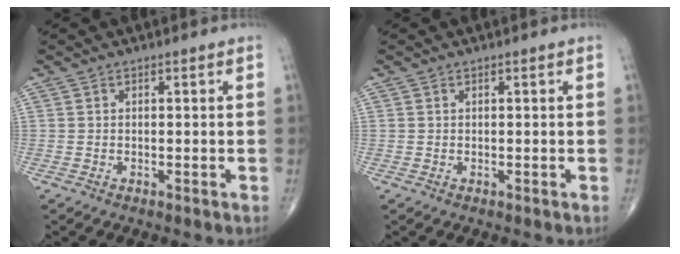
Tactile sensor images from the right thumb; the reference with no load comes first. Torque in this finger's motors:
{"motor_torque": [-0.28, -0.30, 0.23, 0.28, -0.03]}